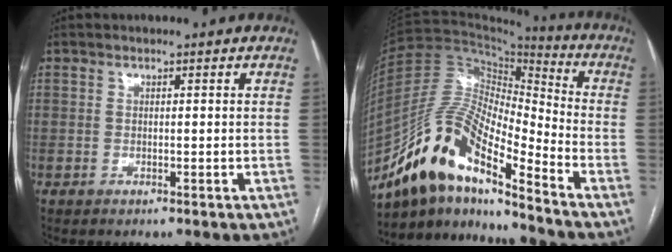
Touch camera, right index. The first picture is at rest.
{"total": 16.0, "force": [-12.1, 3.0, 10.1], "torque": [-0.200, 0.021, -0.219]}